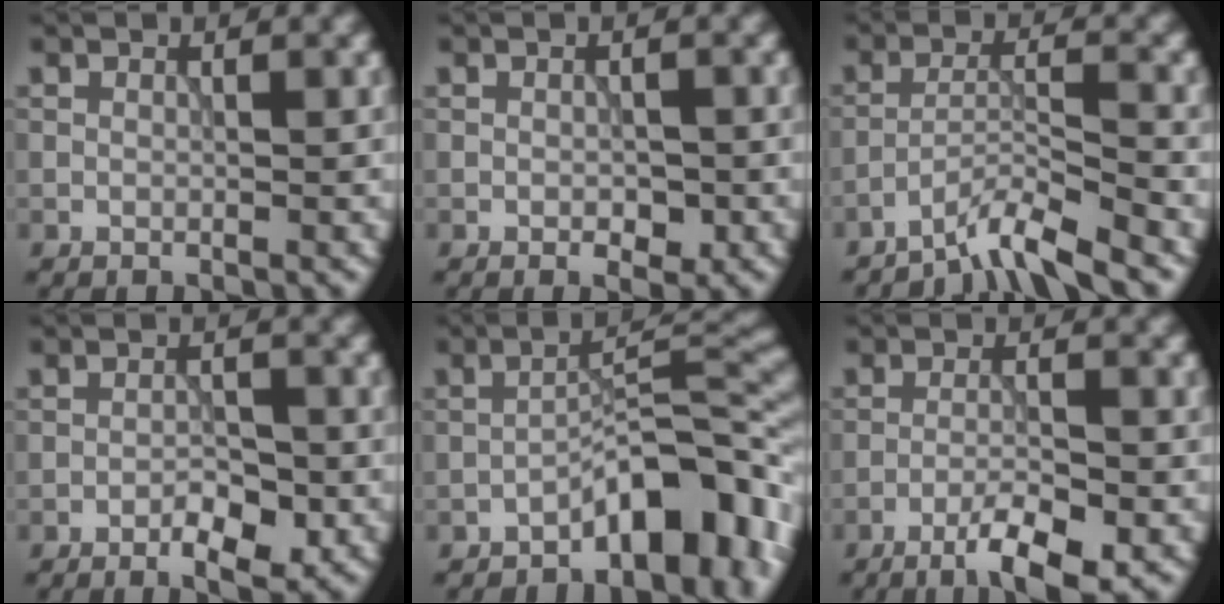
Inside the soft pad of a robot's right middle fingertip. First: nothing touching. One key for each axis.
{"total": 1.5, "fx": -0.5, "fy": 0.8, "fz": 1.2, "tx": -0.015, "ty": 0.000, "tz": -0.007}
{"total": 4.2, "fx": -3.6, "fy": 0.1, "fz": 2.1, "tx": -0.032, "ty": 0.007, "tz": -0.081}
{"total": 2.9, "fx": -1.5, "fy": 1.1, "fz": 2.3, "tx": -0.033, "ty": 0.001, "tz": -0.024}
{"total": 7.9, "fx": -4.6, "fy": 2.9, "fz": 5.8, "tx": -0.064, "ty": 0.022, "tz": -0.077}
{"total": 4.5, "fx": -2.8, "fy": 0.7, "fz": 3.4, "tx": -0.064, "ty": 0.001, "tz": -0.050}